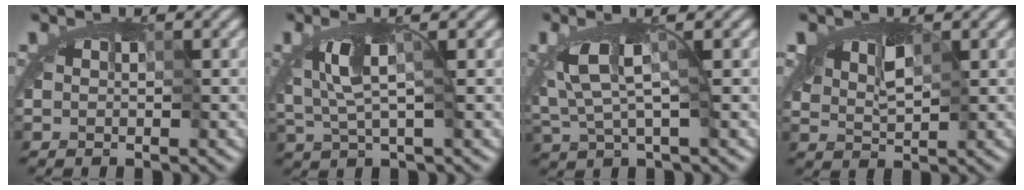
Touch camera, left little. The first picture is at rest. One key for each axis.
{"total": 2.4, "fx": -0.7, "fy": 0.5, "fz": 2.3, "tx": -0.041, "ty": -0.008, "tz": -0.012}
{"total": 2.3, "fx": -0.6, "fy": 0.4, "fz": 2.2, "tx": -0.045, "ty": -0.011, "tz": -0.011}
{"total": 2.4, "fx": 1.1, "fy": 1.4, "fz": 1.6, "tx": -0.024, "ty": 0.006, "tz": 0.016}